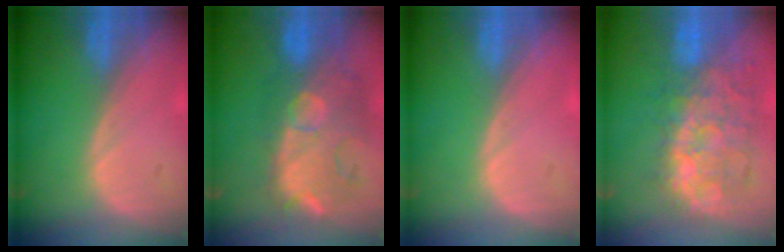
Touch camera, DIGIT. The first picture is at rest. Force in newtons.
{"total": 11.3, "press": 10.5, "slide": 4.4}
{"total": 0.0}
{"total": 10.3, "press": 9.8, "slide": 3.2}